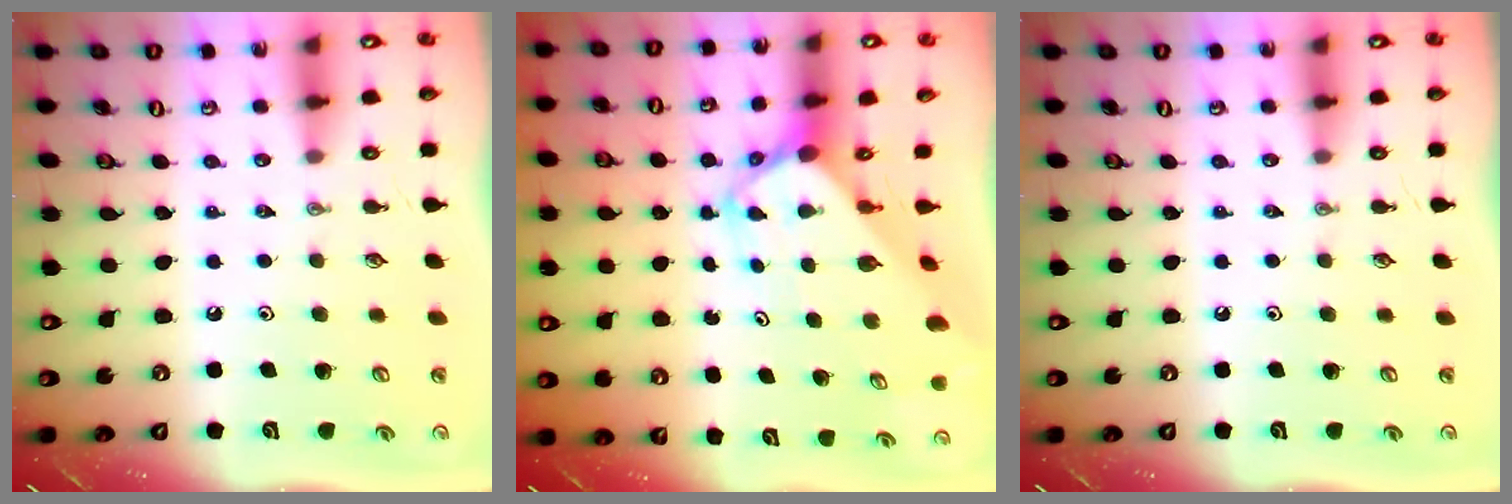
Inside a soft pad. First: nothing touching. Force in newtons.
{"total": 3.0, "press": 2.9, "slide": 0.4}
{"total": 0.0}